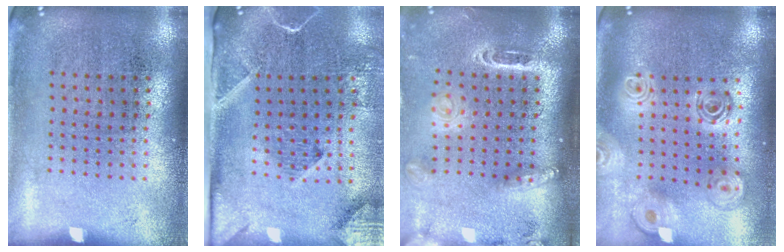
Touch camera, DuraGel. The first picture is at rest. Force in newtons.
{"total": 2.9, "press": 2.1, "slide": 2.0}
{"total": 2.4, "press": 1.8, "slide": 1.5}
{"total": 2.2, "press": 1.8, "slide": 1.4}